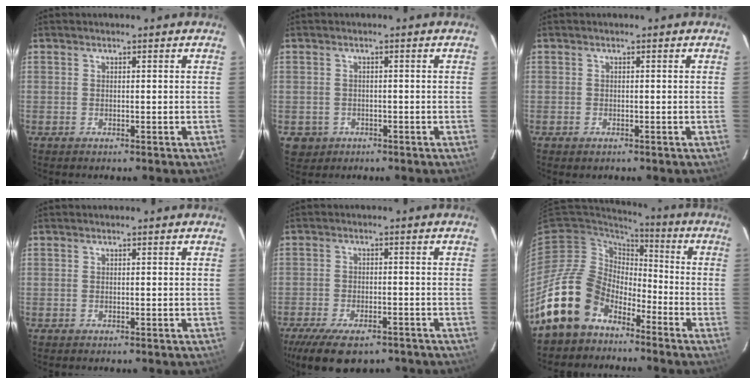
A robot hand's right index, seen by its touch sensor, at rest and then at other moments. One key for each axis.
{"total": 3.7, "fx": -1.1, "fy": 3.4, "fz": 0.8, "tx": -0.024, "ty": 0.003, "tz": -0.009}
{"total": 0.7, "fx": -0.4, "fy": 0.5, "fz": 0.2, "tx": -0.003, "ty": 0.000, "tz": -0.007}
{"total": 0.0}
{"total": 13.3, "fx": -9.6, "fy": 5.6, "fz": 7.4, "tx": -0.168, "ty": -0.031, "tz": -0.151}
{"total": 16.0, "fx": -11.2, "fy": 10.1, "fz": 5.4, "tx": -0.124, "ty": 0.019, "tz": -0.198}